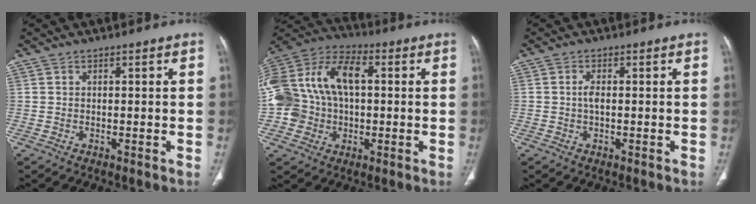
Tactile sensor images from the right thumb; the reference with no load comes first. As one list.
[{"total": 21.5, "force": [1.7, 15.2, 15.1], "torque": [-0.317, 0.044, 0.034]}, {"total": 1.6, "force": [0.0, 0.7, 1.4], "torque": [-0.030, 0.001, -0.001]}]